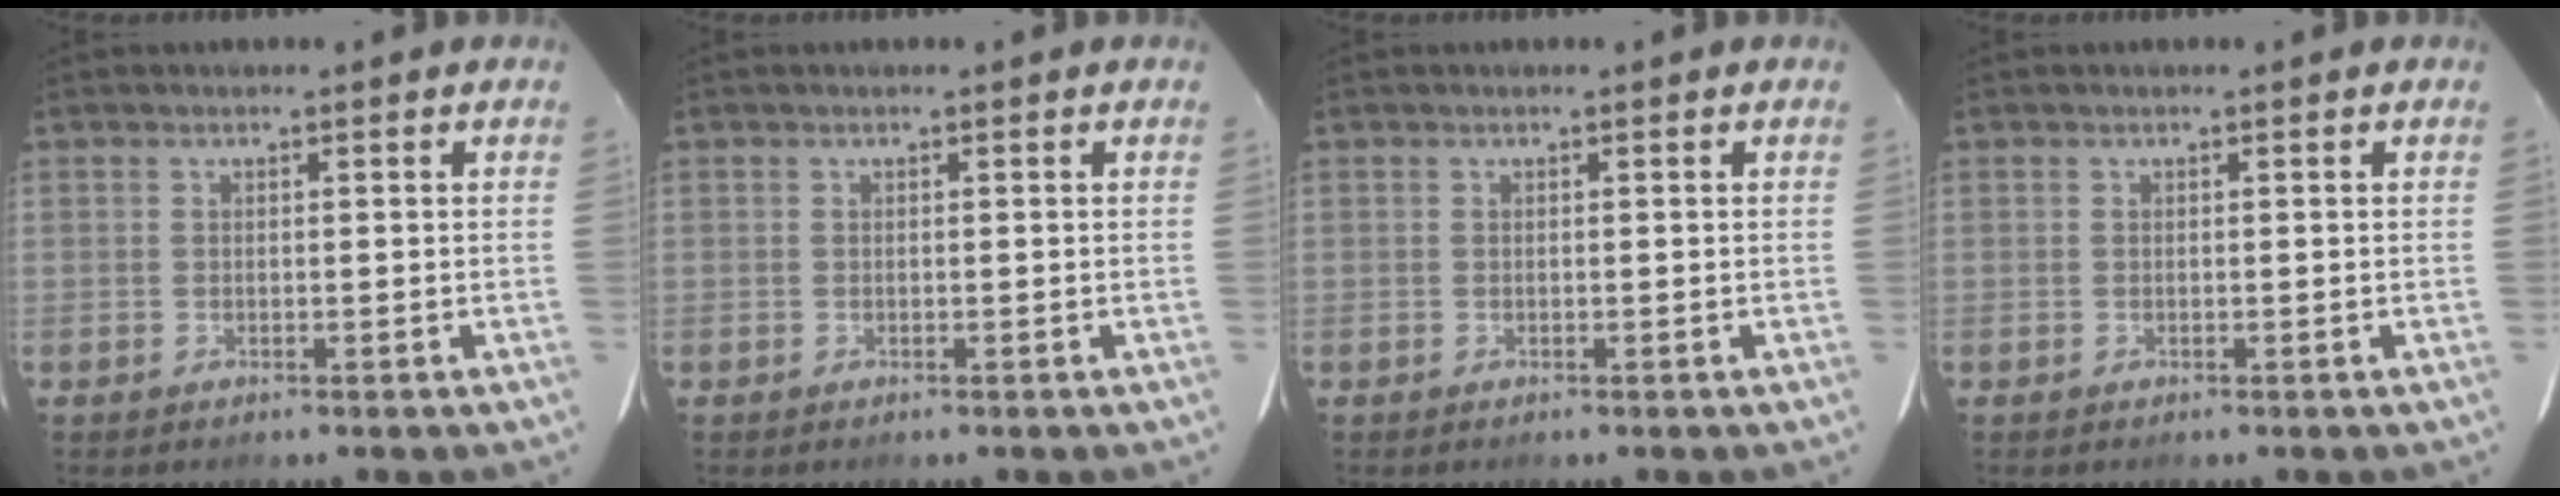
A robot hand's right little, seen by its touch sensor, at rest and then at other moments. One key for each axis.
{"total": 0.0}
{"total": 0.0}
{"total": 0.0}